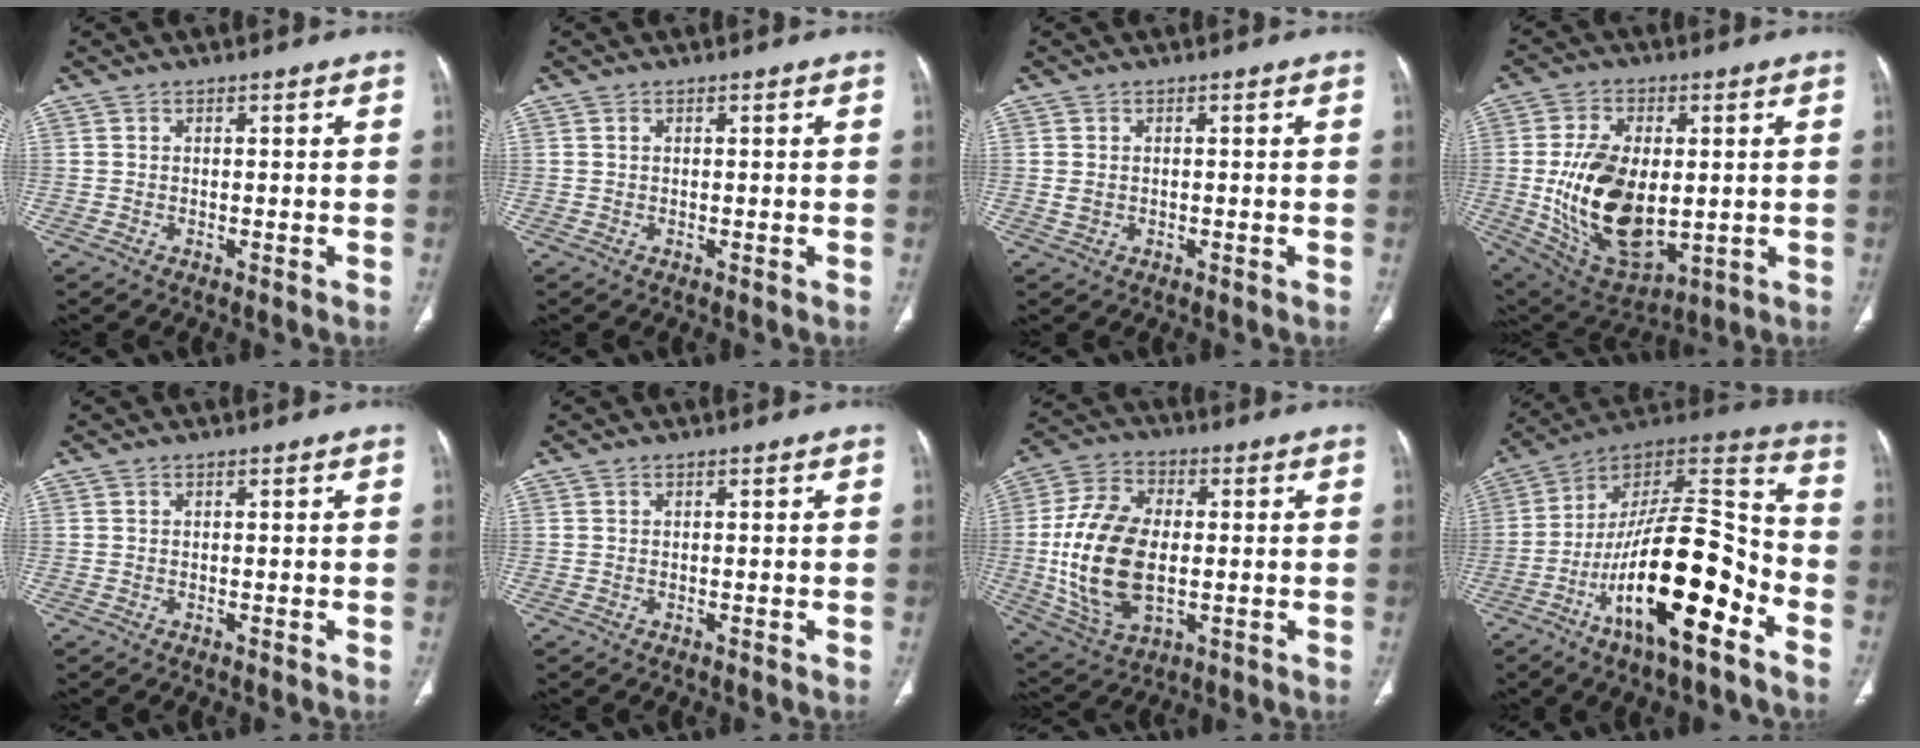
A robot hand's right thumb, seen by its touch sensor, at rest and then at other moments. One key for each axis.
{"total": 0.0}
{"total": 1.5, "fx": 0.0, "fy": 1.2, "fz": 0.9, "tx": -0.020, "ty": 0.003, "tz": 0.004}
{"total": 19.7, "fx": -0.7, "fy": 11.4, "fz": 16.0, "tx": -0.278, "ty": -0.013, "tz": 0.014}
{"total": 0.0}
{"total": 0.0}
{"total": 18.2, "fx": -1.0, "fy": 10.8, "fz": 14.6, "tx": -0.291, "ty": 0.003, "tz": -0.007}
{"total": 24.5, "fx": -10.6, "fy": 7.9, "fz": 20.6, "tx": -0.359, "ty": 0.066, "tz": -0.177}